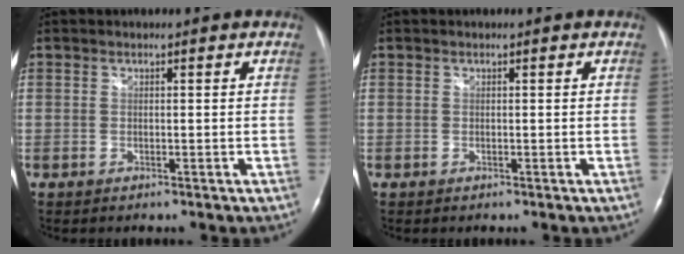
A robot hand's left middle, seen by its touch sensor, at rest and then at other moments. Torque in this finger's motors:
{"motor_torque": [0.00, 0.00, 0.01, 0.00]}